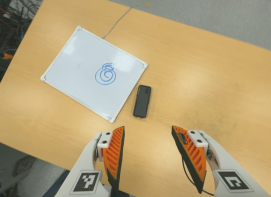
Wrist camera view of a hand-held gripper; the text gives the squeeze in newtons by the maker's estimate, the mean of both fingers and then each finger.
{"total": 0.0}